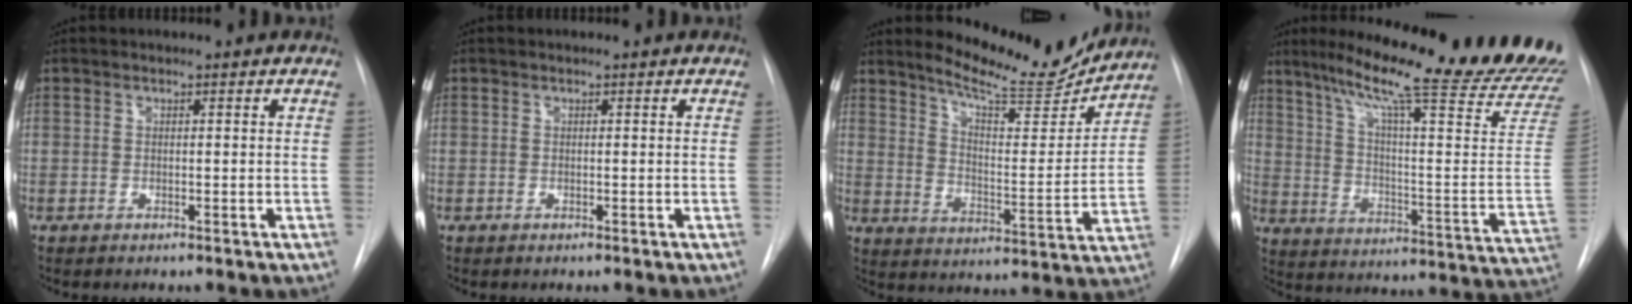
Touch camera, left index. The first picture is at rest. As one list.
[{"total": 0.0}, {"total": 13.2, "force": [12.5, 2.0, 3.8], "torque": [-0.058, -0.043, 0.177]}, {"total": 27.8, "force": [22.4, 0.0, 16.4], "torque": [-0.238, -0.089, 0.296]}]